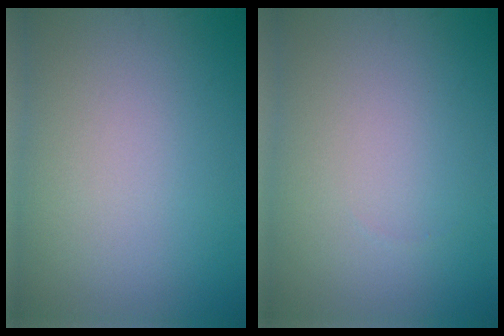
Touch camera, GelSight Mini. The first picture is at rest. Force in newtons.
{"total": 0.0}